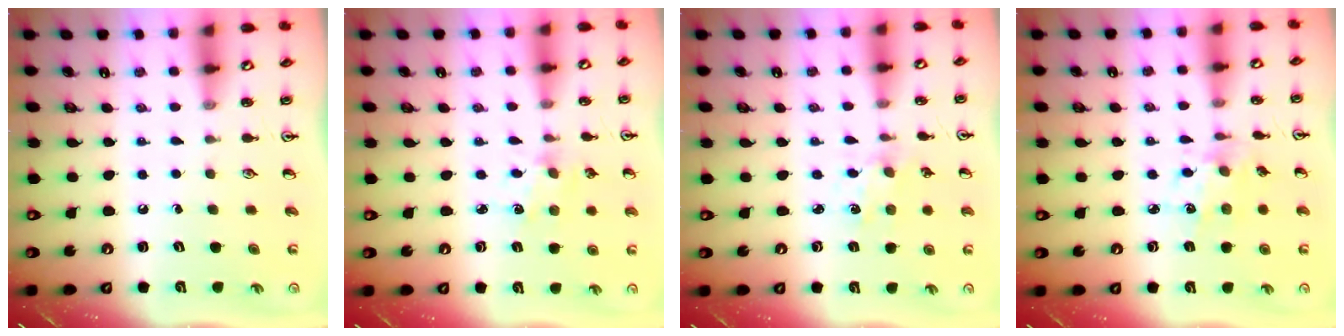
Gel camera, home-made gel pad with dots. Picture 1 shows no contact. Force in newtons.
{"total": 2.6, "press": 2.6, "slide": 0.4}
{"total": 0.9, "press": 0.8, "slide": 0.2}
{"total": 6.1, "press": 6.0, "slide": 1.2}